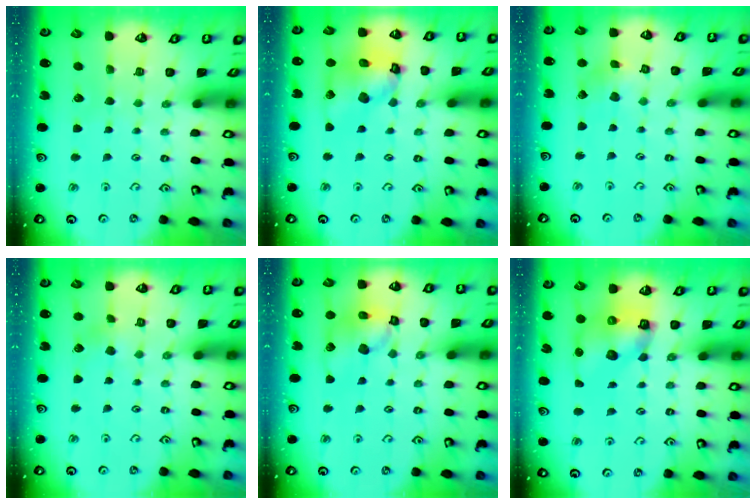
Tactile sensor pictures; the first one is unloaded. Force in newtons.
{"total": 14.5, "press": 14.4, "slide": 2.0}
{"total": 2.8, "press": 2.7, "slide": 0.4}
{"total": 3.0, "press": 3.0, "slide": 0.1}
{"total": 15.3, "press": 15.1, "slide": 2.1}
{"total": 10.3, "press": 10.3, "slide": 0.9}